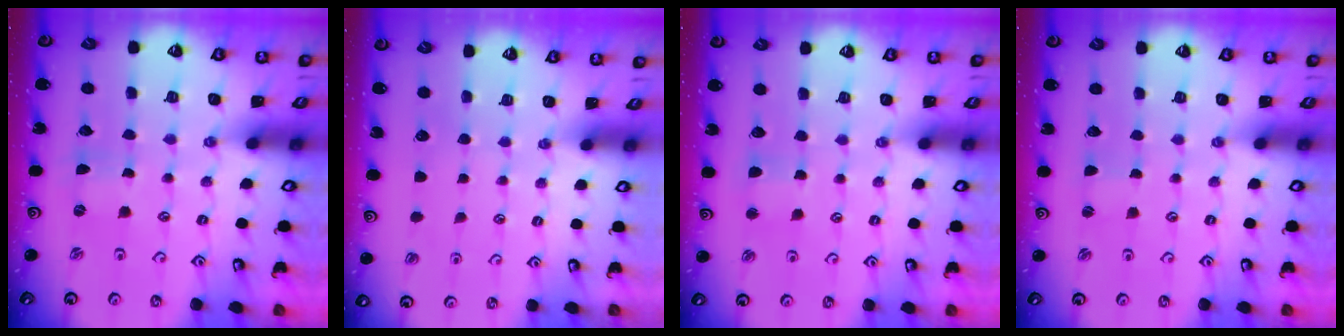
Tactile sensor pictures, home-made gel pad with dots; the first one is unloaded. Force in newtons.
{"total": 0.0}
{"total": 2.8, "press": 2.8, "slide": 0.2}
{"total": 0.7, "press": 0.7, "slide": 0.1}